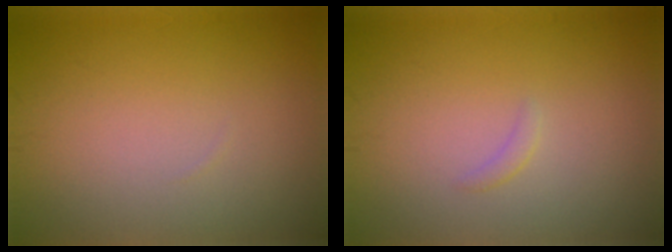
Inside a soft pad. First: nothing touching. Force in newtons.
{"total": 0.6, "press": 0.6, "slide": 0.1}